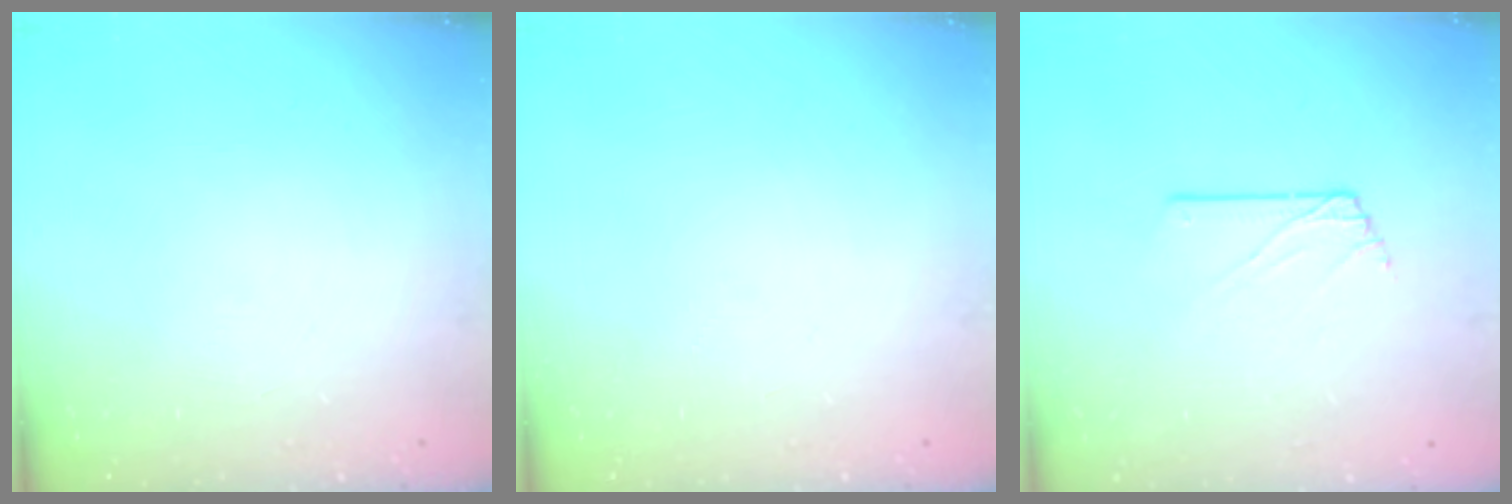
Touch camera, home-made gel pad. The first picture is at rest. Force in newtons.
{"total": 0.0}
{"total": 1.6, "press": 1.6, "slide": 0.2}